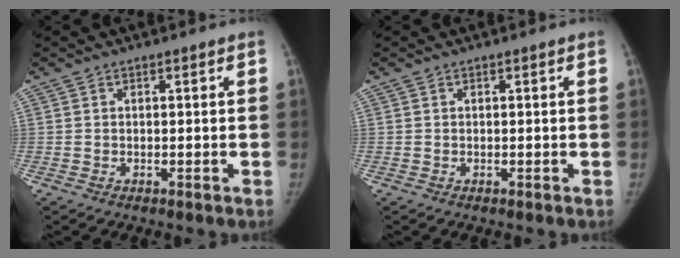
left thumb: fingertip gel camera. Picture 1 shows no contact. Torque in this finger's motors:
{"motor_torque": [-0.10, 0.20, 0.02, -0.36, 0.01]}